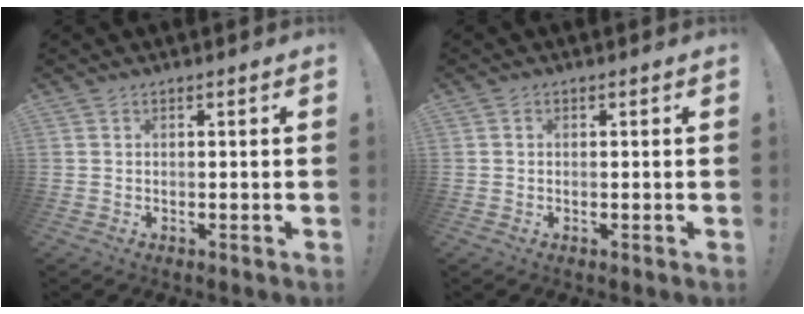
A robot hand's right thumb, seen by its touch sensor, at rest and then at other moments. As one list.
[{"total": 0.6, "force": [-0.1, 0.6, 0.0], "torque": [-0.009, 0.006, -0.001]}]